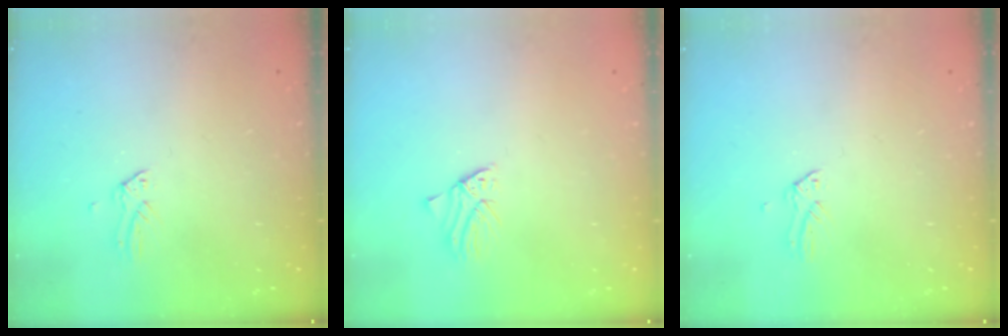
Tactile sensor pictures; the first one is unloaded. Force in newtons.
{"total": 0.8, "press": 0.8, "slide": 0.1}
{"total": 0.0}